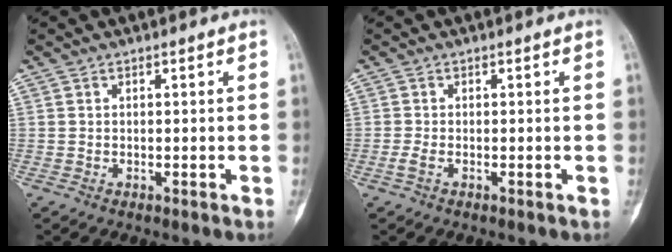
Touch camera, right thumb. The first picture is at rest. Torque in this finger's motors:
{"motor_torque": [0.48, 0.48, 0.14, -0.13, 0.00]}